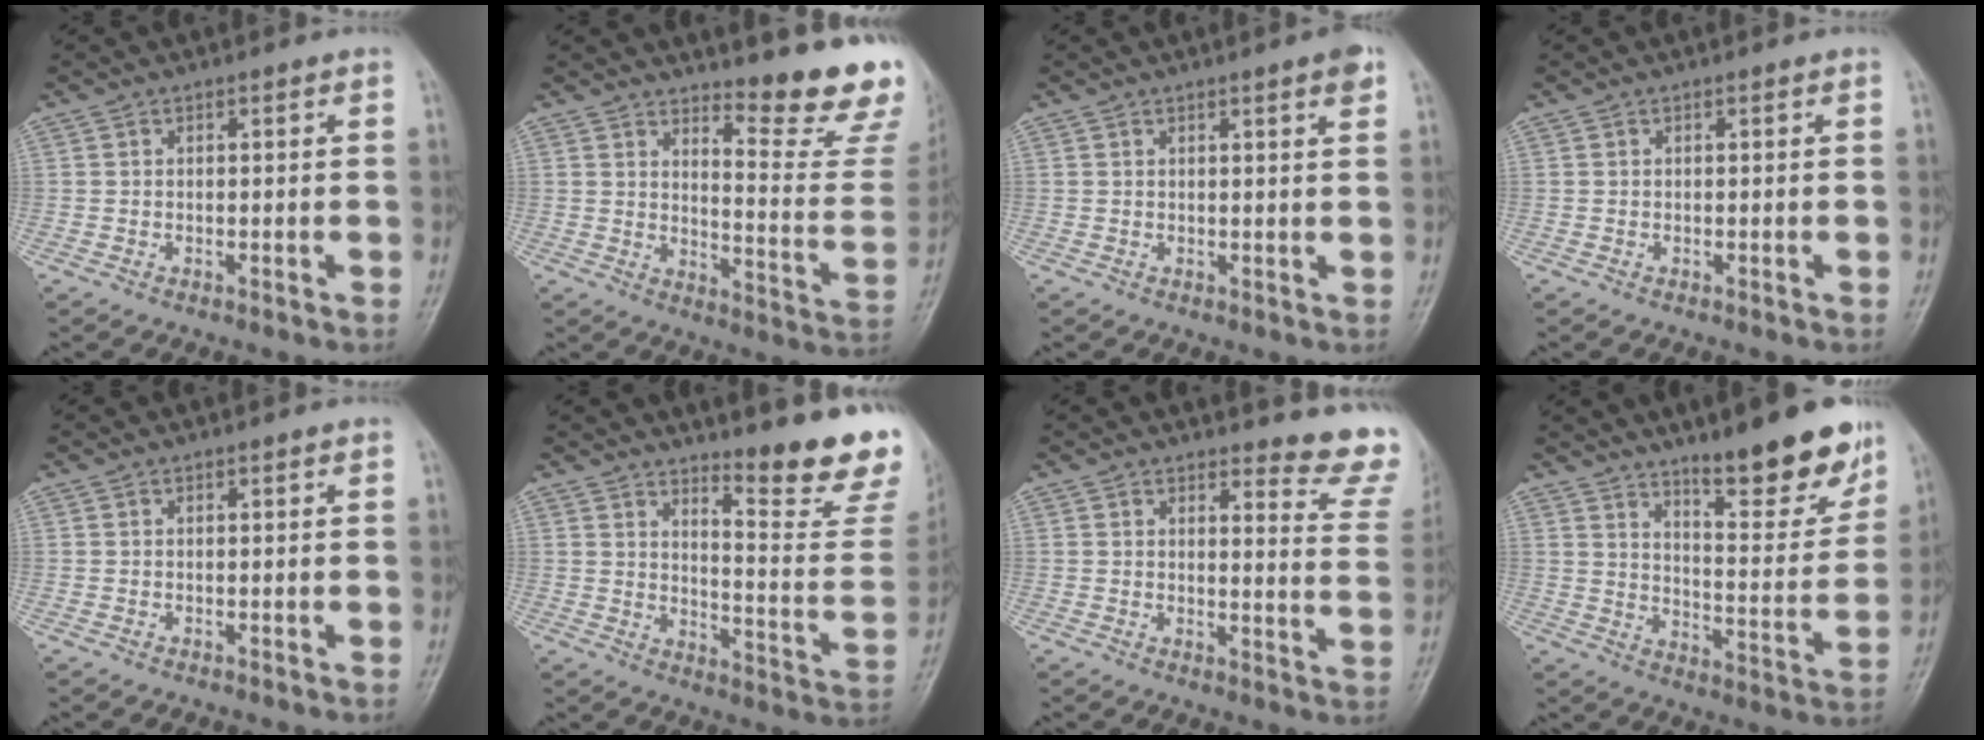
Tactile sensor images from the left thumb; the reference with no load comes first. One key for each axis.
{"total": 15.1, "fx": 12.9, "fy": 1.6, "fz": 7.6, "tx": -0.079, "ty": -0.153, "tz": 0.167}
{"total": 2.9, "fx": 1.7, "fy": 0.2, "fz": 2.4, "tx": -0.030, "ty": -0.006, "tz": 0.021}
{"total": 0.0}
{"total": 0.0}
{"total": 16.5, "fx": 13.4, "fy": 1.8, "fz": 9.4, "tx": -0.100, "ty": -0.142, "tz": 0.179}
{"total": 10.8, "fx": 10.3, "fy": 2.0, "fz": 2.5, "tx": 0.006, "ty": -0.112, "tz": 0.090}
{"total": 16.8, "fx": 11.8, "fy": 4.2, "fz": 11.2, "tx": -0.112, "ty": -0.081, "tz": 0.180}